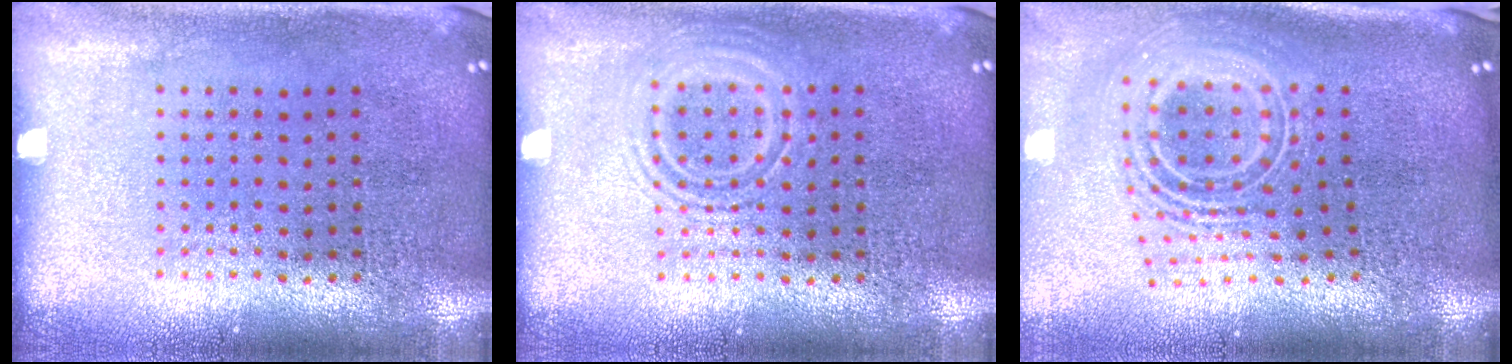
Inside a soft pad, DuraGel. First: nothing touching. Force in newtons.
{"total": 2.1, "press": 2.1, "slide": 0.3}
{"total": 2.7, "press": 1.8, "slide": 2.0}